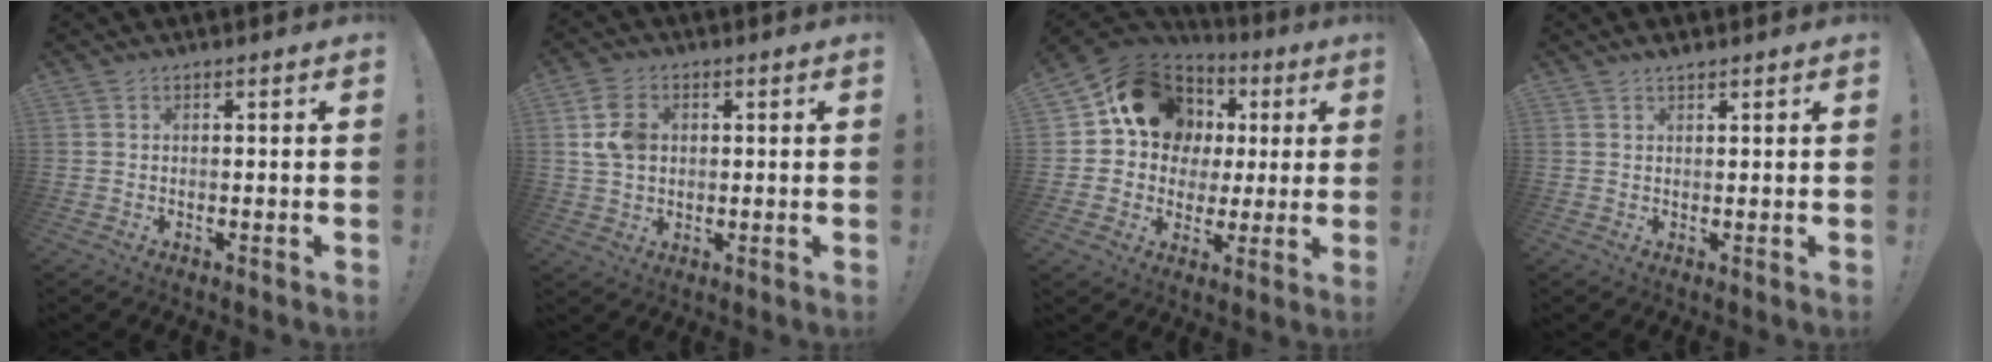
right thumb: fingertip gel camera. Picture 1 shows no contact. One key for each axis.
{"total": 8.0, "fx": 1.6, "fy": 6.0, "fz": 5.2, "tx": -0.105, "ty": 0.006, "tz": 0.030}
{"total": 16.8, "fx": 5.6, "fy": 13.7, "fz": 7.9, "tx": -0.104, "ty": -0.023, "tz": 0.121}
{"total": 1.6, "fx": 1.4, "fy": 0.5, "fz": 0.6, "tx": -0.012, "ty": -0.003, "tz": 0.026}